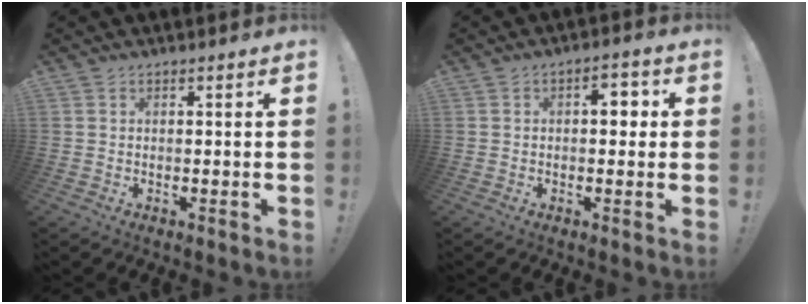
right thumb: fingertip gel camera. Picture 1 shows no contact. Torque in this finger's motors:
{"motor_torque": [0.93, 0.76, 0.28, -0.30, 0.00]}